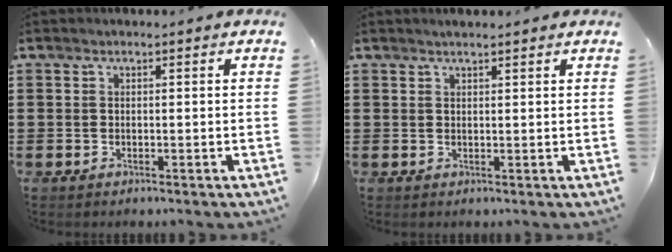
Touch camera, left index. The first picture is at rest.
{"total": 1.2, "force": [1.1, 0.0, 0.4], "torque": [-0.008, 0.001, 0.021]}